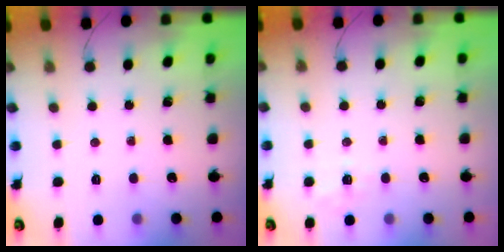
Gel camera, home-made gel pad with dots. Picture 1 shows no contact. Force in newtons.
{"total": 1.8, "press": 0.4, "slide": 1.8}